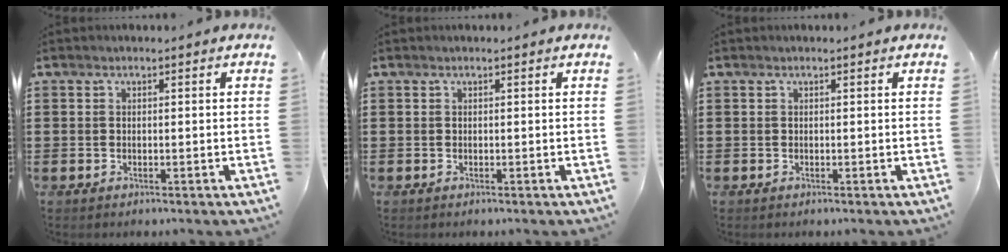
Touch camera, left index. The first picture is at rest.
{"total": 0.0}
{"total": 0.0}